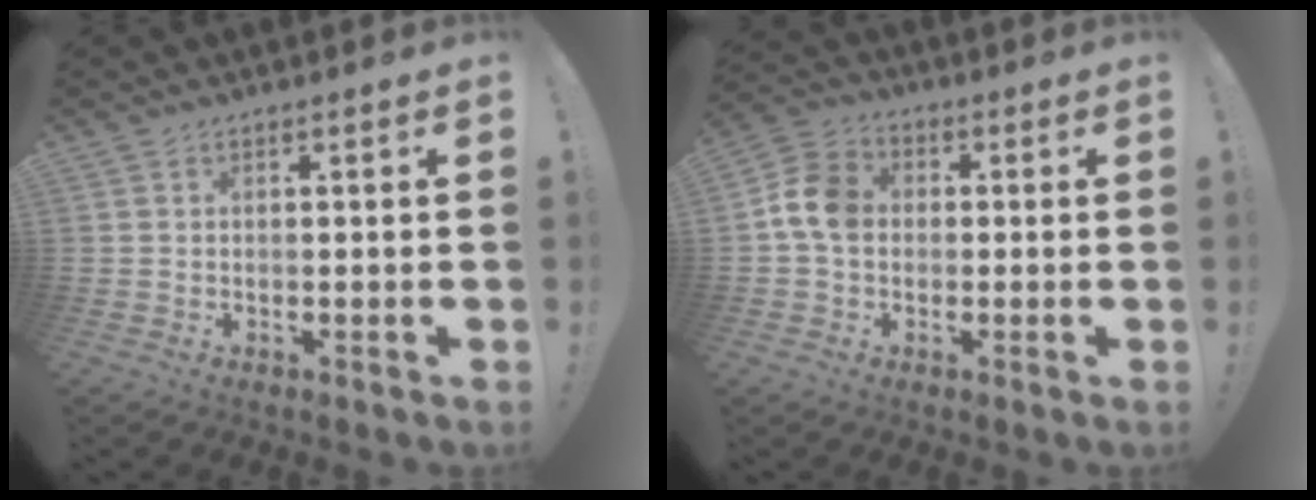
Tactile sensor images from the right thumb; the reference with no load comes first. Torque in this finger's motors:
{"motor_torque": [0.52, 0.47, 0.23, -0.17, 0.07]}